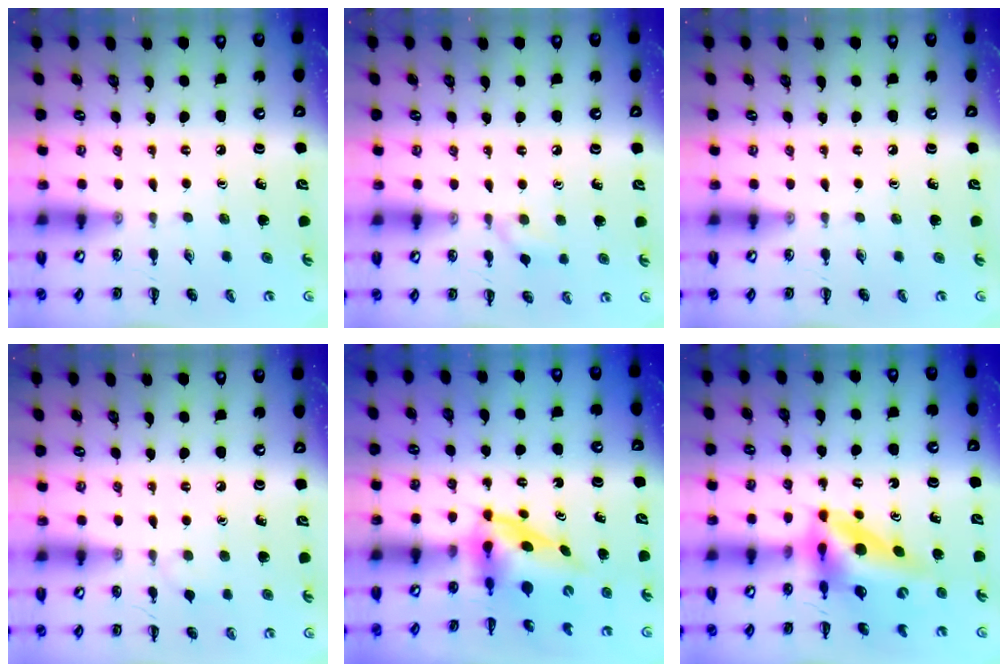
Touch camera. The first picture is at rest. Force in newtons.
{"total": 5.2, "press": 4.8, "slide": 1.8}
{"total": 0.0}
{"total": 5.2, "press": 4.9, "slide": 1.6}
{"total": 3.7, "press": 3.7, "slide": 0.6}
{"total": 11.7, "press": 11.0, "slide": 4.1}